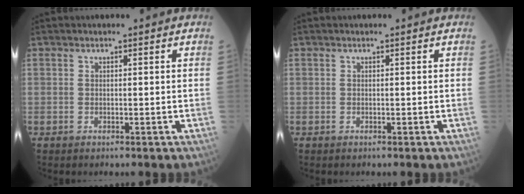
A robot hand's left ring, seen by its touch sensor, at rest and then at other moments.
{"total": 0.0}